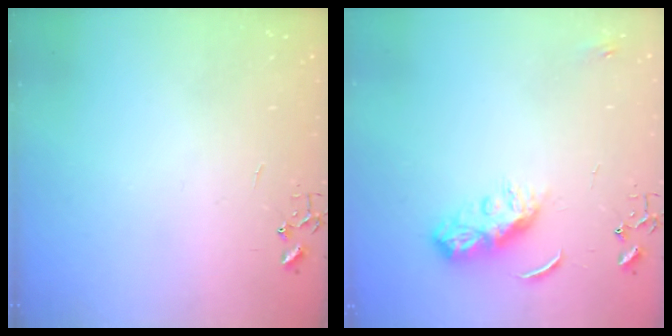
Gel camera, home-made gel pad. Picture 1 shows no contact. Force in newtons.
{"total": 8.4, "press": 8.4, "slide": 0.6}